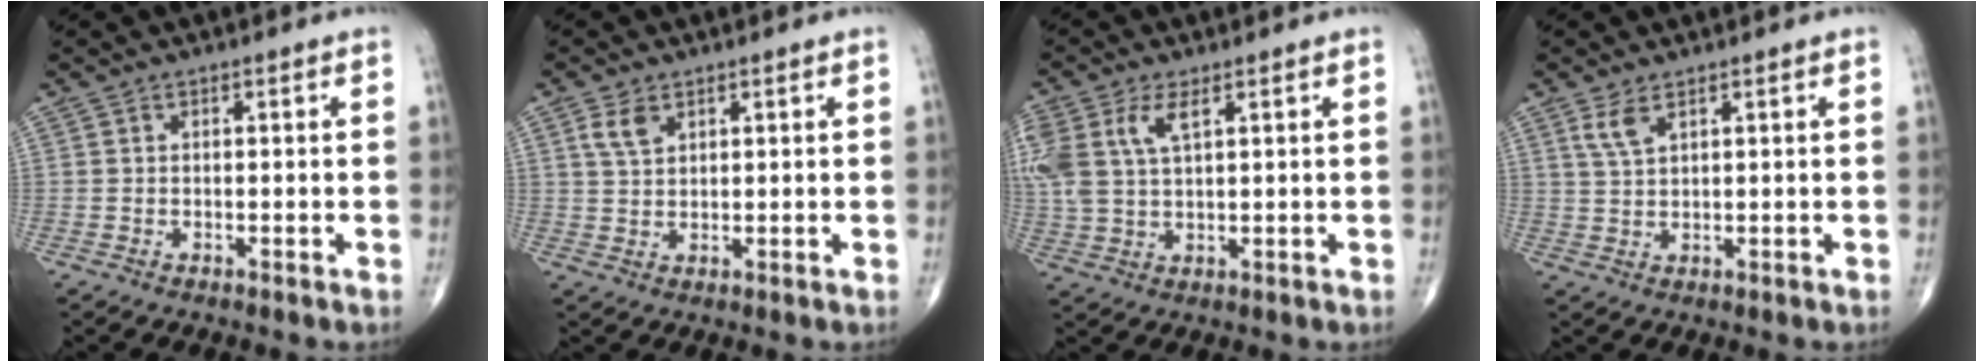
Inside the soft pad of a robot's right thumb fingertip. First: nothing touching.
{"total": 3.8, "force": [2.0, 2.3, 2.4], "torque": [-0.042, -0.004, 0.043]}
{"total": 10.4, "force": [3.9, 5.4, 8.0], "torque": [-0.199, 0.007, 0.084]}
{"total": 3.3, "force": [2.0, 1.3, 2.3], "torque": [-0.050, -0.003, 0.047]}